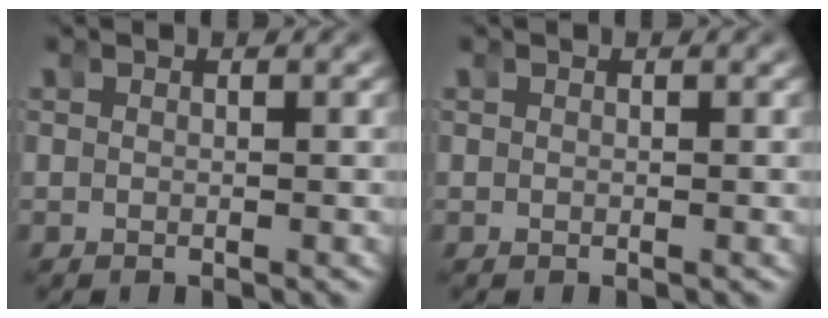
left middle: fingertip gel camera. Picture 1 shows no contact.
{"total": 0.0}